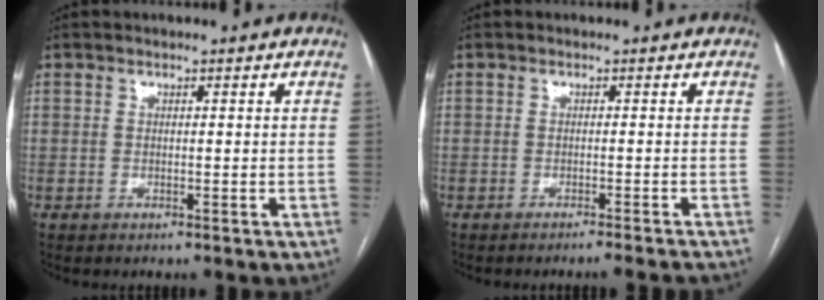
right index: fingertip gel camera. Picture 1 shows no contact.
{"total": 5.2, "force": [-5.0, 0.1, 1.6], "torque": [-0.010, -0.009, -0.062]}